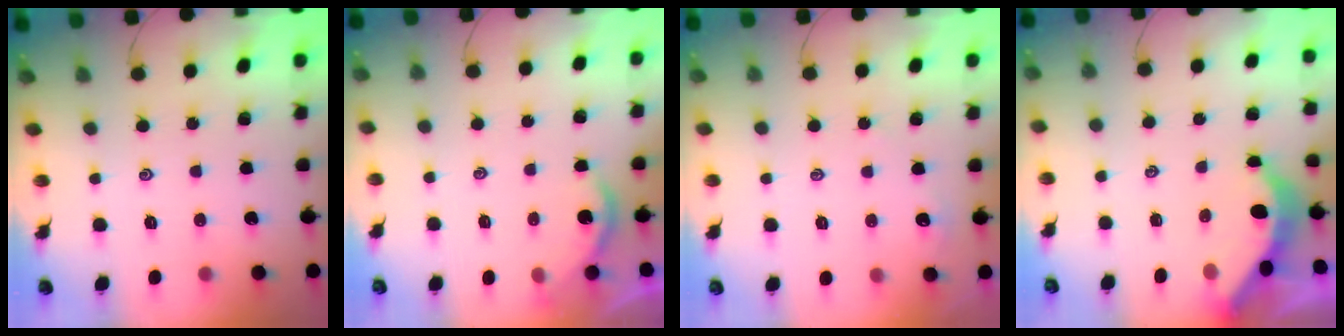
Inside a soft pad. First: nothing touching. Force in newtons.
{"total": 2.3, "press": 2.3, "slide": 0.3}
{"total": 1.4, "press": 1.4, "slide": 0.2}
{"total": 4.0, "press": 3.9, "slide": 0.4}